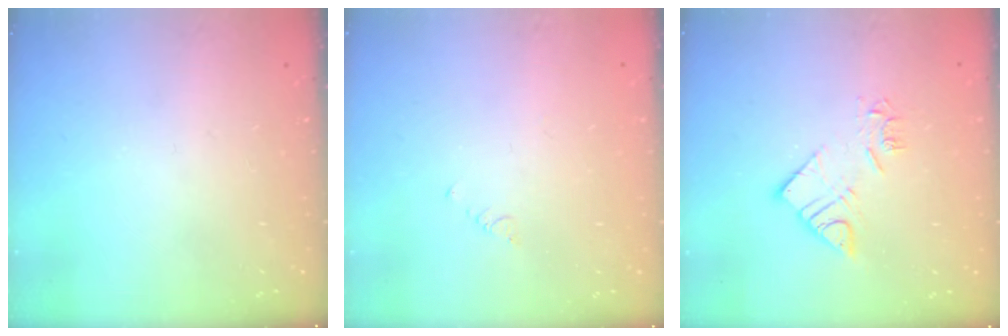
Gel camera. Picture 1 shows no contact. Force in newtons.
{"total": 0.7, "press": 0.6, "slide": 0.2}
{"total": 9.0, "press": 9.0, "slide": 0.4}